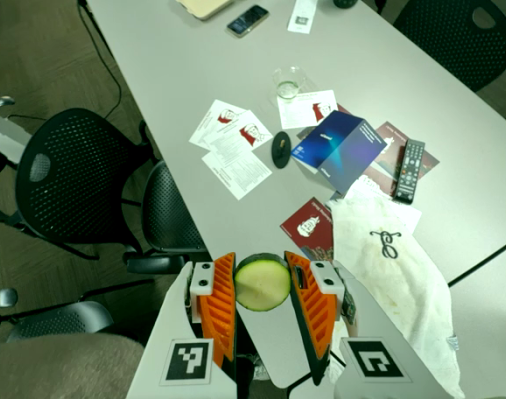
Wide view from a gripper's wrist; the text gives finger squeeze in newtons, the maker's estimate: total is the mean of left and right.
{"total": 13.2, "left": 14.2, "right": 12.2}